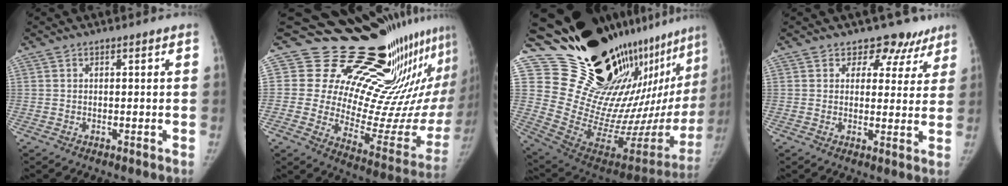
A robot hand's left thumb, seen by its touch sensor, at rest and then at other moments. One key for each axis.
{"total": 25.8, "fx": 21.9, "fy": 8.0, "fz": 11.0, "tx": -0.108, "ty": -0.181, "tz": 0.302}
{"total": 33.2, "fx": 26.5, "fy": 9.9, "fz": 17.3, "tx": -0.258, "ty": -0.211, "tz": 0.402}
{"total": 8.0, "fx": 6.3, "fy": 5.0, "fz": 0.2, "tx": 0.047, "ty": -0.030, "tz": 0.064}